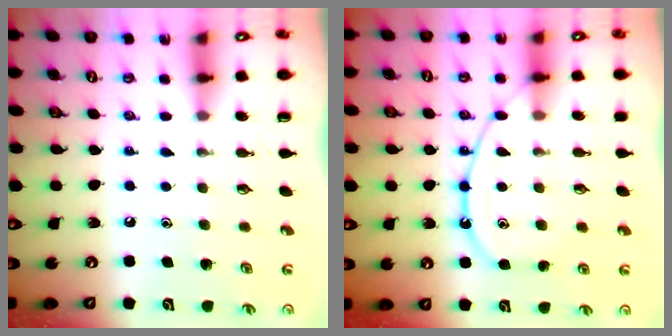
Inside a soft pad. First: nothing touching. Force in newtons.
{"total": 11.6, "press": 11.6, "slide": 1.2}